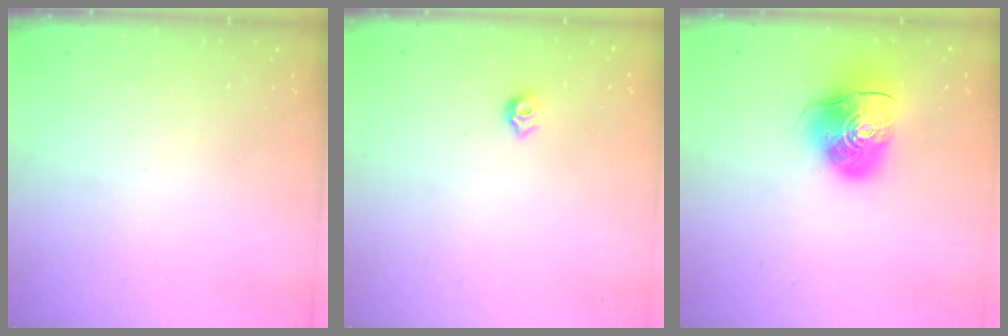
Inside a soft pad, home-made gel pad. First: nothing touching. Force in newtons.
{"total": 5.8, "press": 5.7, "slide": 0.8}
{"total": 10.8, "press": 10.6, "slide": 1.7}